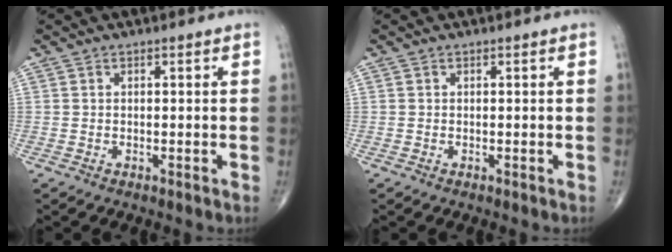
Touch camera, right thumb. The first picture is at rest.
{"total": 0.0}